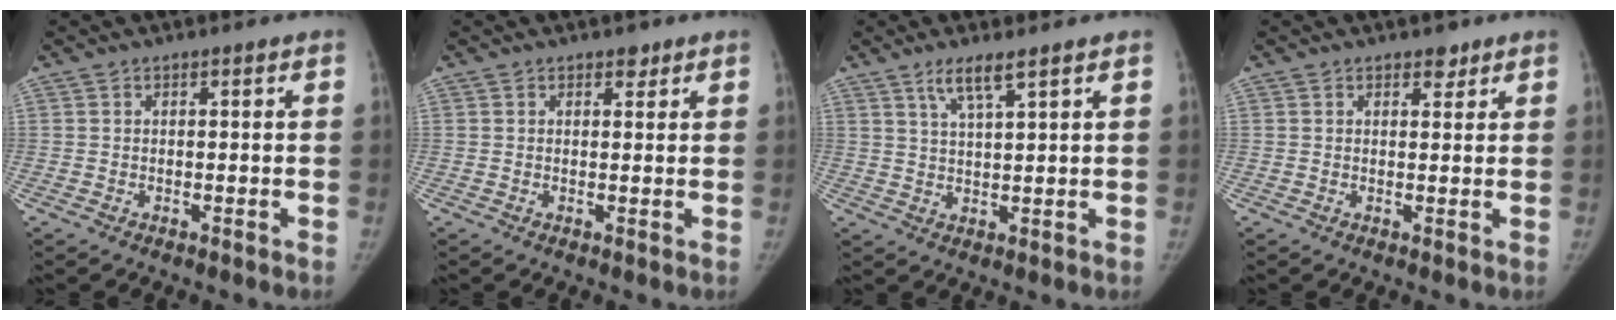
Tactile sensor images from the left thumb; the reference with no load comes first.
{"total": 1.5, "force": [1.0, 0.9, 0.5], "torque": [0.003, -0.005, 0.012]}
{"total": 4.5, "force": [3.0, 0.4, 3.3], "torque": [-0.066, -0.015, 0.061]}
{"total": 2.0, "force": [1.4, 1.1, 0.7], "torque": [0.004, -0.008, 0.018]}